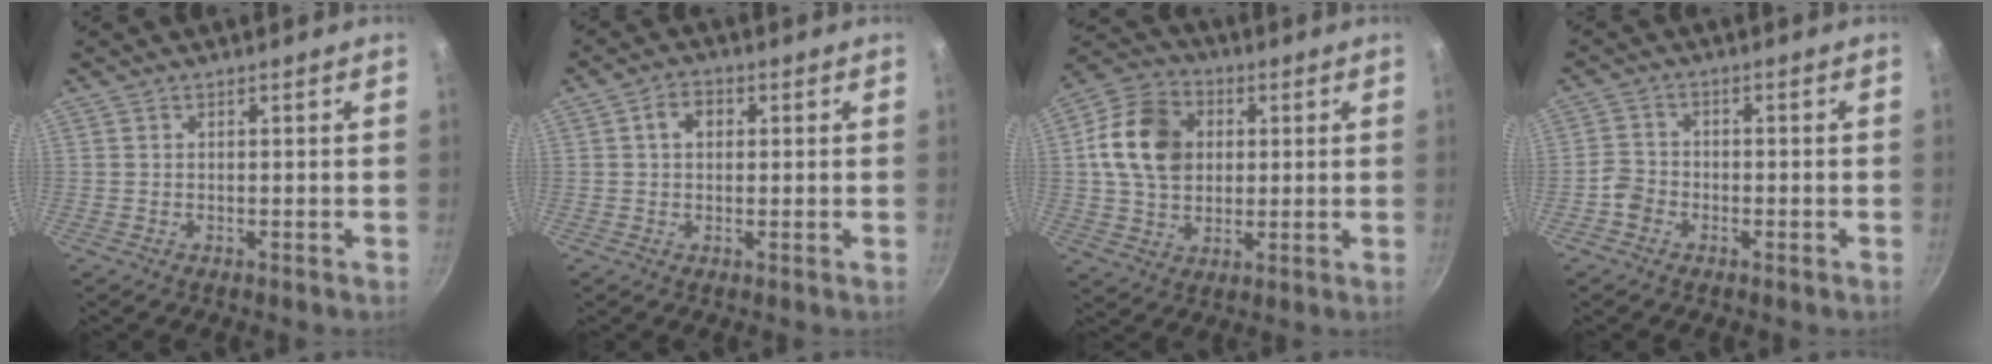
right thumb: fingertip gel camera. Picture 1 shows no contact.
{"total": 4.3, "force": [0.9, 3.2, 2.7], "torque": [-0.028, 0.009, 0.009]}
{"total": 14.8, "force": [2.5, 11.5, 9.0], "torque": [-0.136, 0.008, 0.035]}
{"total": 3.6, "force": [-1.9, 2.7, 1.2], "torque": [-0.016, 0.021, -0.039]}